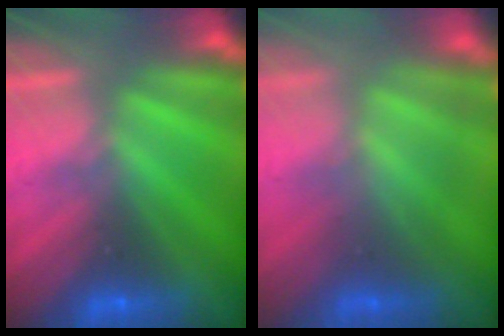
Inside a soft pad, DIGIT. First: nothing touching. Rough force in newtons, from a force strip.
{"total": 3.3}